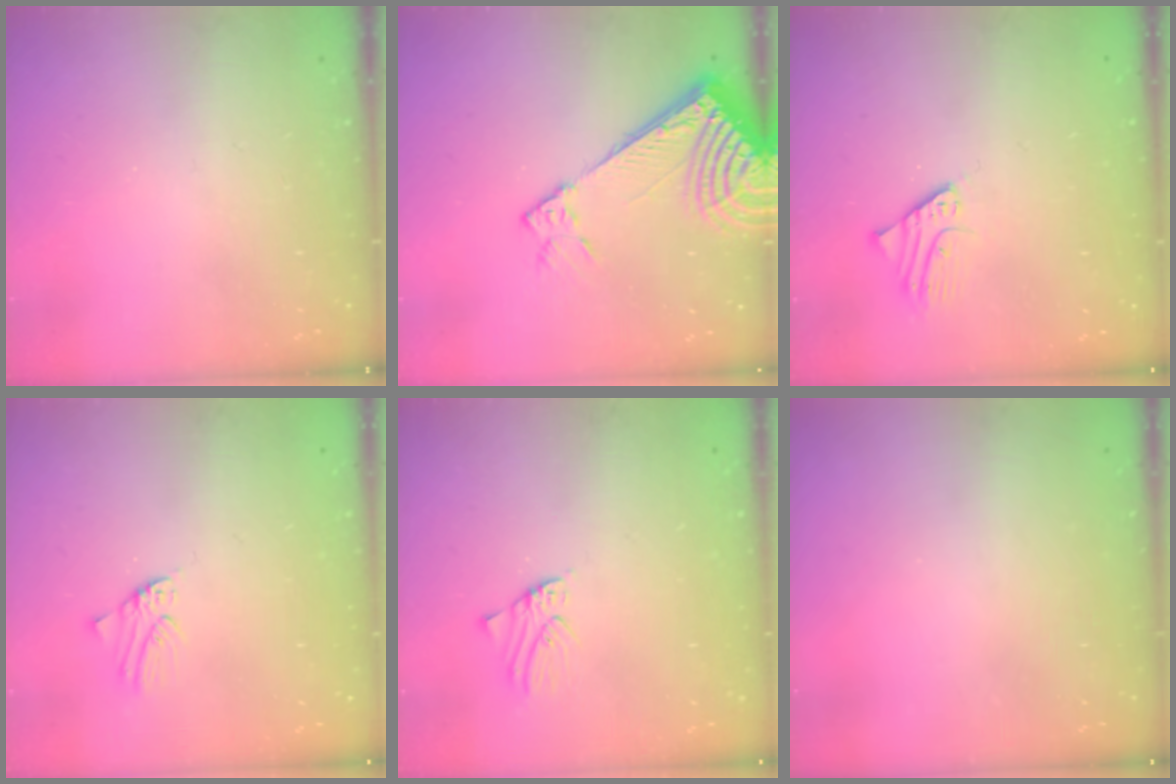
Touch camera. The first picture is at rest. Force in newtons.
{"total": 11.7, "press": 11.5, "slide": 1.9}
{"total": 2.1, "press": 2.1, "slide": 0.1}
{"total": 0.0}
{"total": 1.1, "press": 1.1, "slide": 0.1}
{"total": 0.5, "press": 0.5, "slide": 0.1}